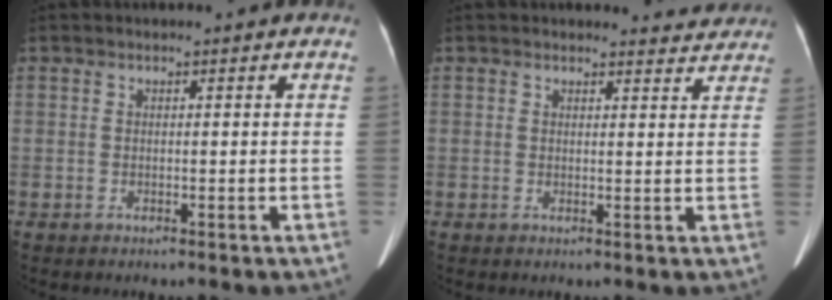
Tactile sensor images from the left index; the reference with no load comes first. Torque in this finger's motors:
{"motor_torque": [-0.25, -0.20, -0.35, -0.16]}